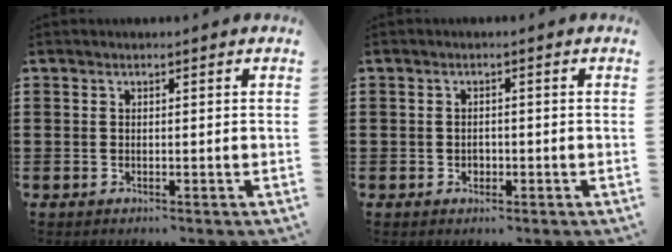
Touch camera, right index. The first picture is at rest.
{"total": 1.2, "force": [-0.5, 0.9, 0.6], "torque": [-0.013, 0.003, -0.011]}